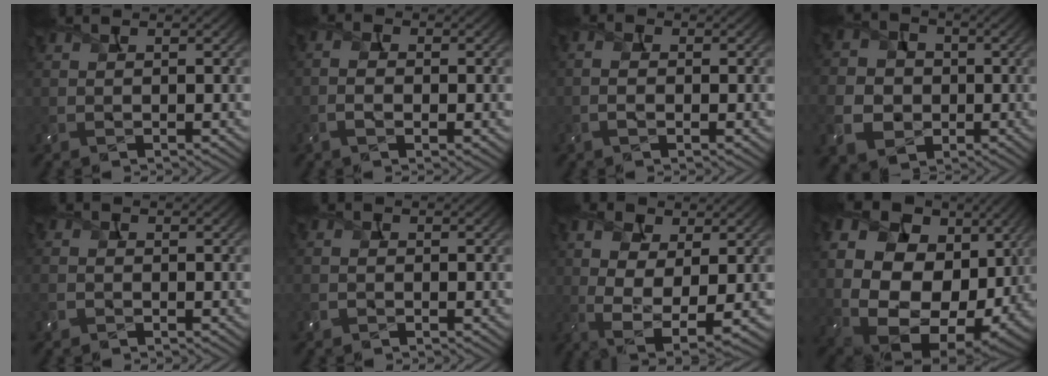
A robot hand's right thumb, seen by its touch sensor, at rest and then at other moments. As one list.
[{"total": 3.1, "force": [-0.7, 1.6, 2.6], "torque": [-0.048, 0.003, -0.025]}, {"total": 2.2, "force": [-0.4, 0.9, 2.0], "torque": [-0.034, -0.001, -0.019]}, {"total": 8.7, "force": [-1.7, 7.7, 3.7], "torque": [-0.119, -0.025, -0.048]}, {"total": 1.5, "force": [-0.8, 1.0, 0.7], "torque": [-0.019, 0.001, -0.024]}, {"total": 1.1, "force": [-0.7, 0.6, 0.5], "torque": [-0.013, 0.002, -0.019]}, {"total": 8.0, "force": [0.0, 3.5, 7.2], "torque": [-0.165, -0.002, 0.000]}, {"total": 21.3, "force": [3.3, 15.9, 13.8], "torque": [-0.284, -0.007, 0.092]}]